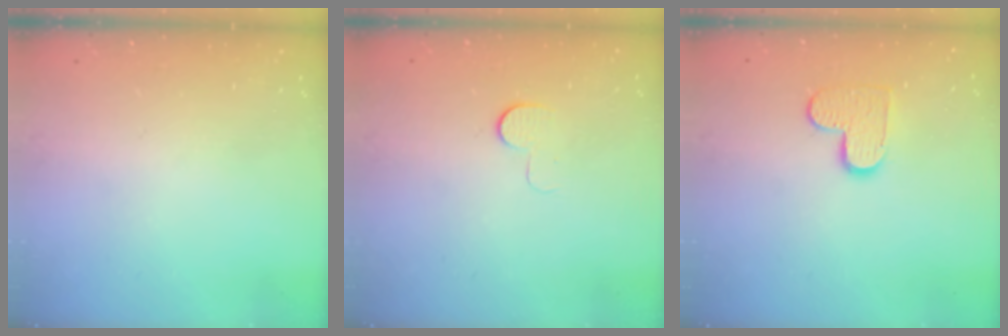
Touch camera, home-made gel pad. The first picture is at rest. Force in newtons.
{"total": 5.3, "press": 5.3, "slide": 0.5}
{"total": 8.3, "press": 8.2, "slide": 0.5}